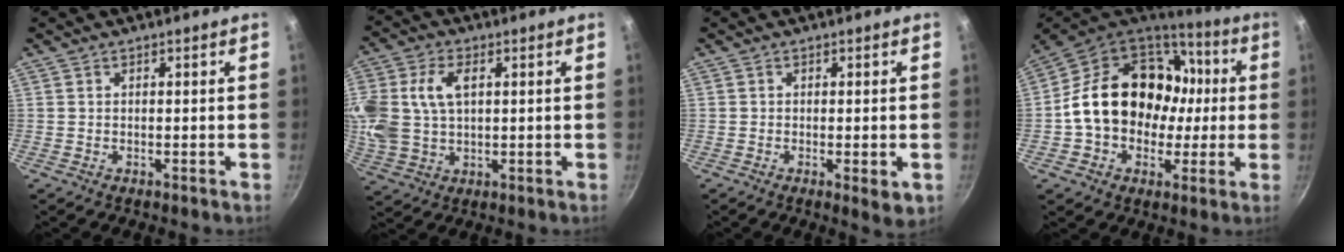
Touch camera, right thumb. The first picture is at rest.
{"total": 15.8, "force": [2.8, 10.3, 11.7], "torque": [-0.290, 0.007, 0.057]}
{"total": 3.5, "force": [-1.0, 0.9, 3.2], "torque": [-0.047, -0.010, -0.015]}
{"total": 22.4, "force": [-0.5, 17.0, 14.5], "torque": [-0.218, 0.048, -0.006]}